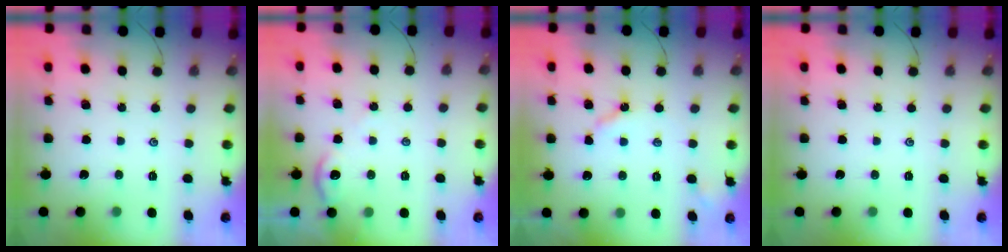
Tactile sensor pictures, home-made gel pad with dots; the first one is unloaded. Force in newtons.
{"total": 2.2, "press": 2.2, "slide": 0.4}
{"total": 3.6, "press": 3.5, "slide": 0.7}
{"total": 0.0}